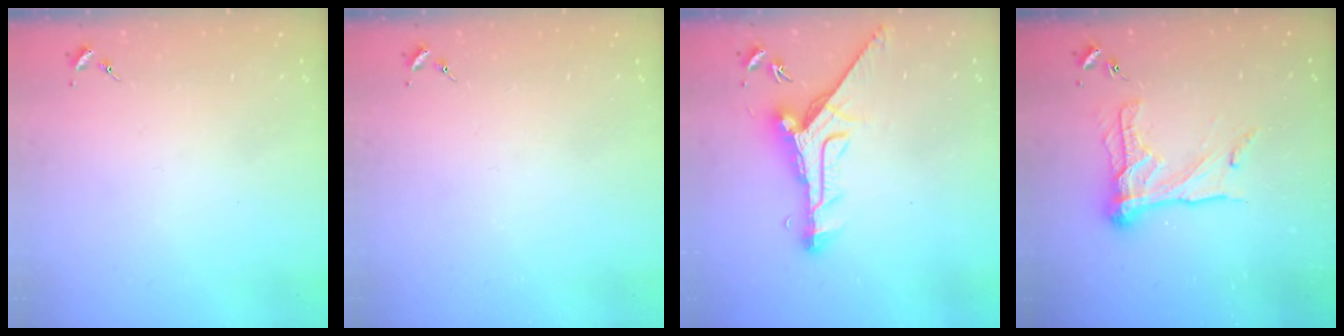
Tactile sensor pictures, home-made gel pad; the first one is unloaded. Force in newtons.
{"total": 0.0}
{"total": 11.9, "press": 11.8, "slide": 1.7}
{"total": 16.2, "press": 16.1, "slide": 1.5}